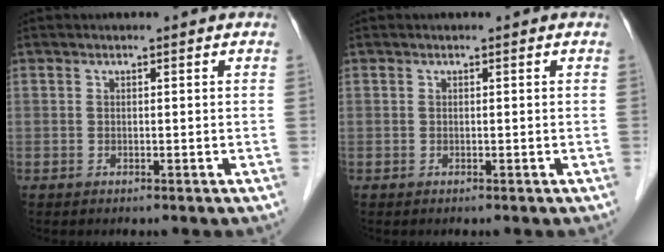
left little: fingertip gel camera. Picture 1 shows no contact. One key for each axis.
{"total": 0.0}